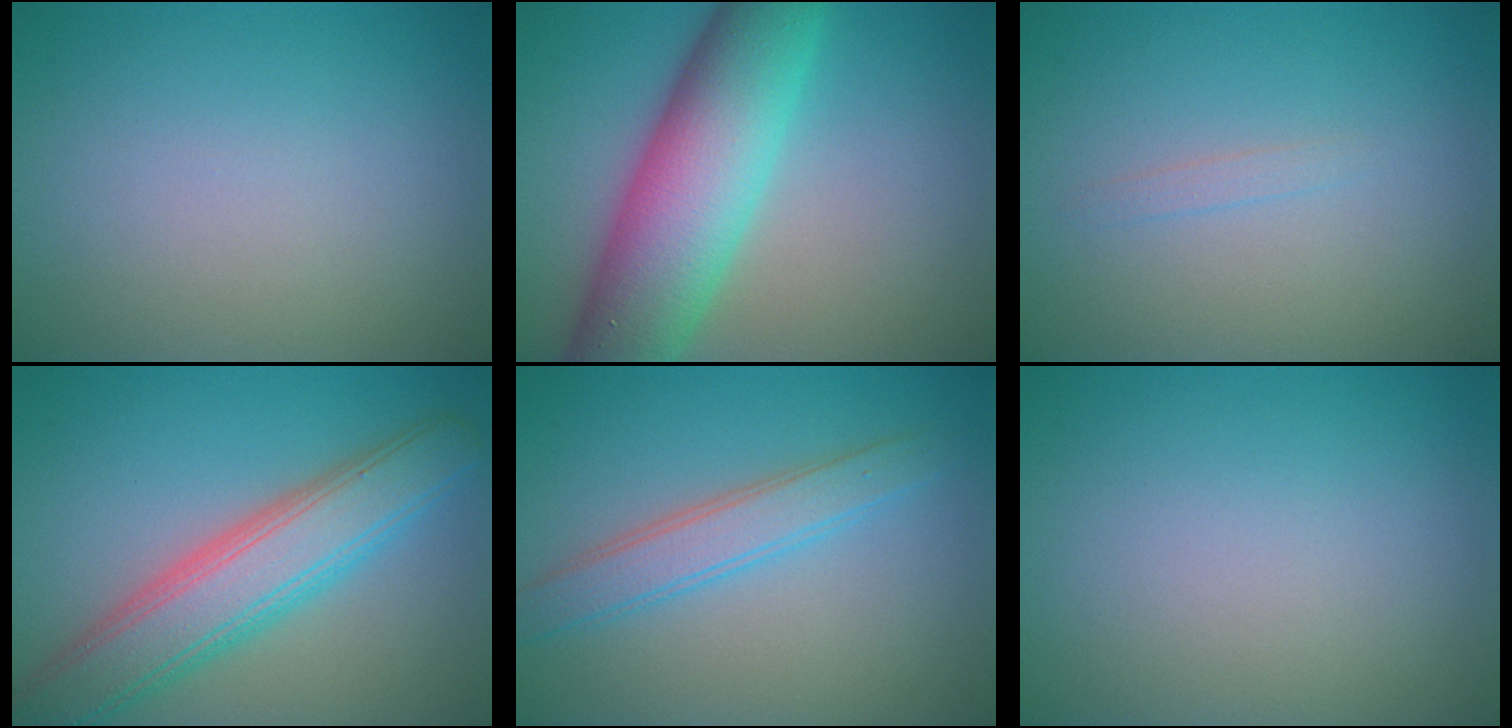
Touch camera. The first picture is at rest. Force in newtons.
{"total": 10.6, "press": 10.5, "slide": 0.5}
{"total": 0.7, "press": 0.7, "slide": 0.0}
{"total": 7.2, "press": 7.2, "slide": 0.3}
{"total": 3.2, "press": 3.2, "slide": 0.3}
{"total": 0.0}